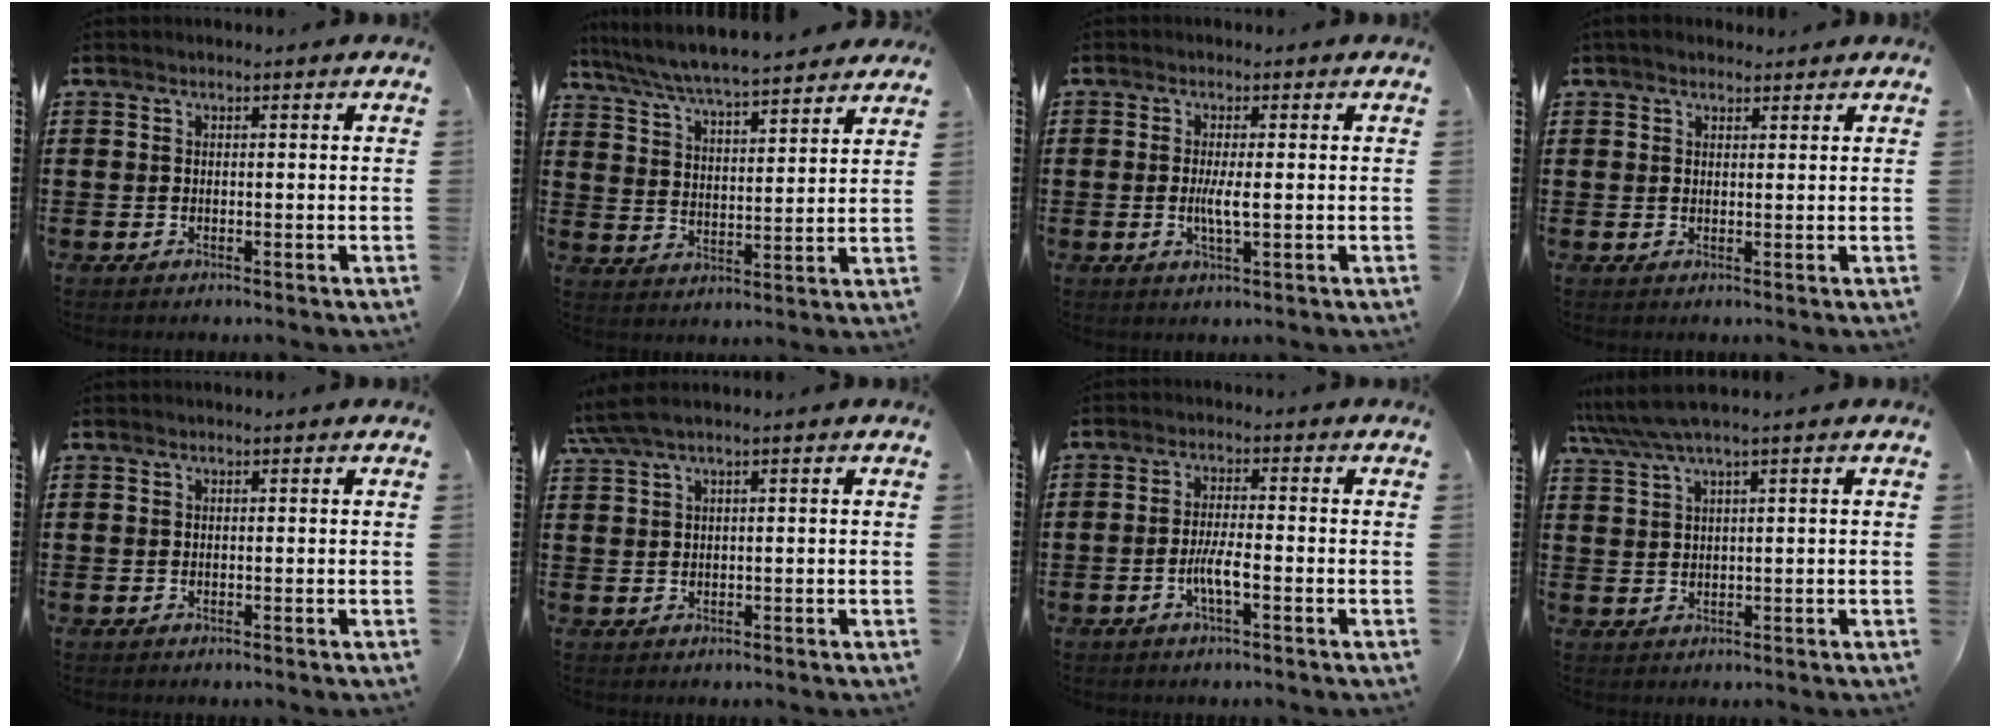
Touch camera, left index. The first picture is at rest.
{"total": 6.2, "force": [5.9, 0.0, 1.8], "torque": [-0.060, -0.037, 0.101]}
{"total": 3.3, "force": [-0.2, 0.5, 3.3], "torque": [-0.066, -0.006, -0.006]}
{"total": 1.9, "force": [1.6, 0.8, 0.5], "torque": [-0.014, 0.006, 0.032]}
{"total": 0.0}
{"total": 2.6, "force": [1.1, 0.2, 2.4], "torque": [-0.053, -0.003, 0.018]}
{"total": 4.0, "force": [-1.5, 0.7, 3.7], "torque": [-0.078, -0.003, -0.030]}
{"total": 3.8, "force": [2.2, -0.2, 3.0], "torque": [-0.071, -0.004, 0.036]}